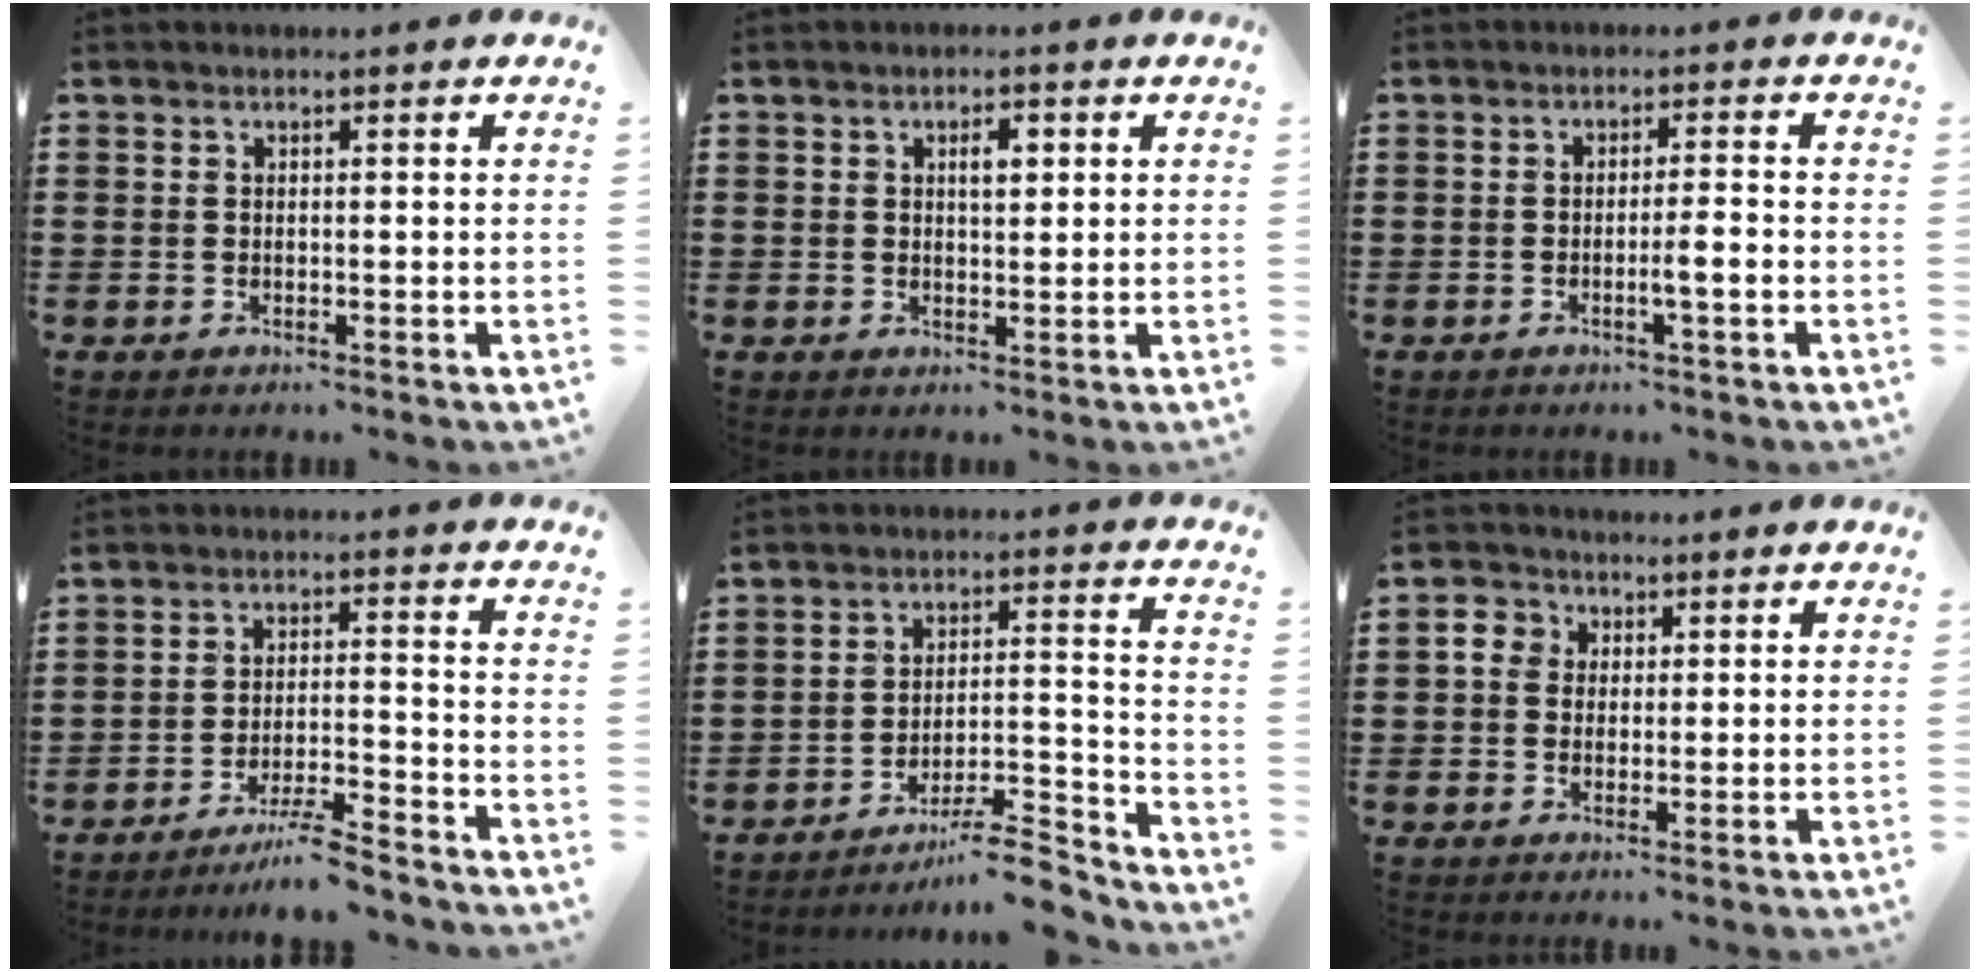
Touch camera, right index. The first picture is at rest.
{"total": 2.7, "force": [0.7, 1.0, 2.4], "torque": [-0.032, 0.001, 0.006]}
{"total": 2.9, "force": [-1.1, 0.0, 2.7], "torque": [-0.046, -0.003, -0.021]}
{"total": 5.7, "force": [-5.1, -0.2, 2.5], "torque": [-0.050, -0.009, -0.099]}
{"total": 8.6, "force": [-7.7, 0.7, 3.7], "torque": [-0.048, 0.019, -0.146]}
{"total": 3.7, "force": [0.6, 3.5, 1.3], "torque": [-0.039, 0.015, 0.007]}